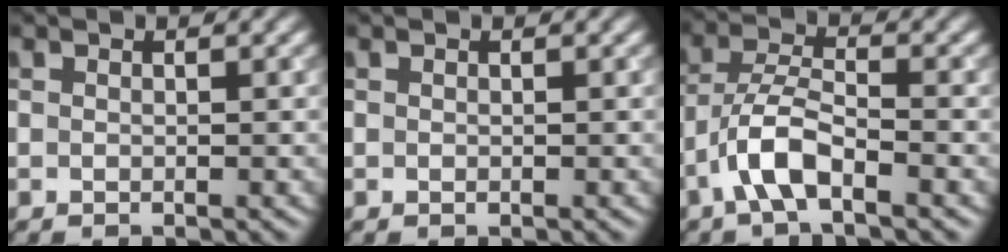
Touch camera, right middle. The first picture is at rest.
{"total": 0.0}
{"total": 4.4, "force": [-2.5, 1.3, 3.4], "torque": [-0.067, 0.008, -0.055]}